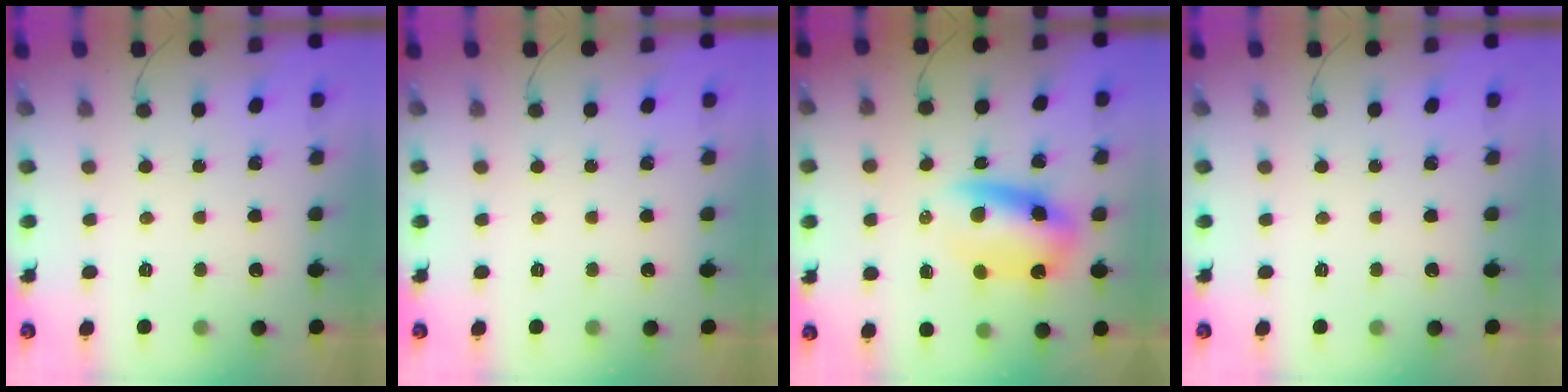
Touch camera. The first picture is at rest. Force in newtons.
{"total": 0.0}
{"total": 9.0, "press": 8.7, "slide": 2.5}
{"total": 0.0}